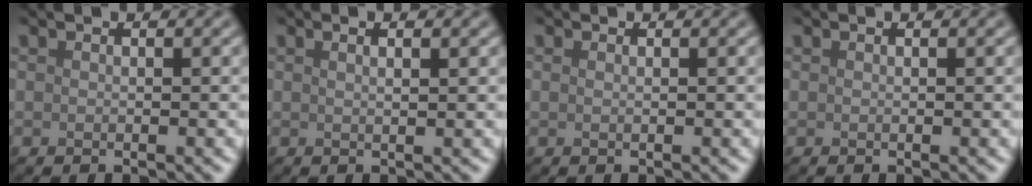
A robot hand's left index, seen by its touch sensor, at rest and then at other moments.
{"total": 2.6, "force": [1.3, 1.1, 1.9], "torque": [-0.007, 0.005, -0.006]}
{"total": 0.6, "force": [0.3, 0.2, 0.4], "torque": [-0.009, -0.003, 0.000]}
{"total": 0.0}